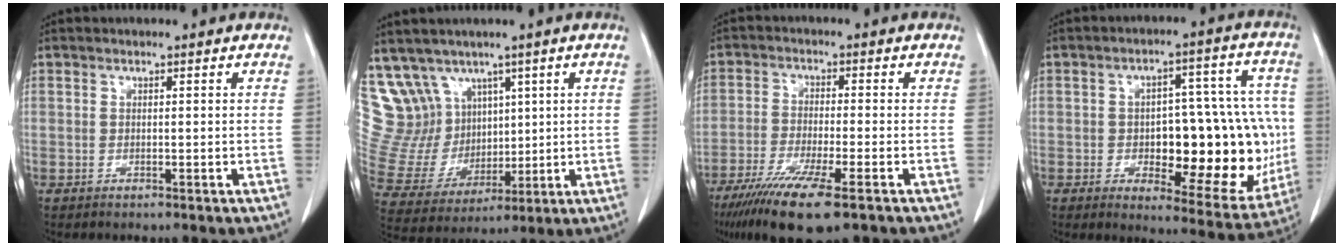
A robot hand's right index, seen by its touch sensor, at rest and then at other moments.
{"total": 14.7, "force": [8.5, 11.3, 3.8], "torque": [-0.106, 0.064, 0.201]}
{"total": 12.1, "force": [-7.8, 1.4, 9.1], "torque": [-0.161, -0.032, -0.127]}
{"total": 20.6, "force": [-2.5, 8.4, 18.7], "torque": [-0.205, 0.030, -0.010]}